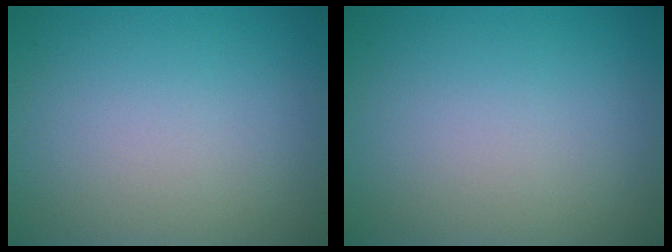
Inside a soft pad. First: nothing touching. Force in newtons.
{"total": 0.0}